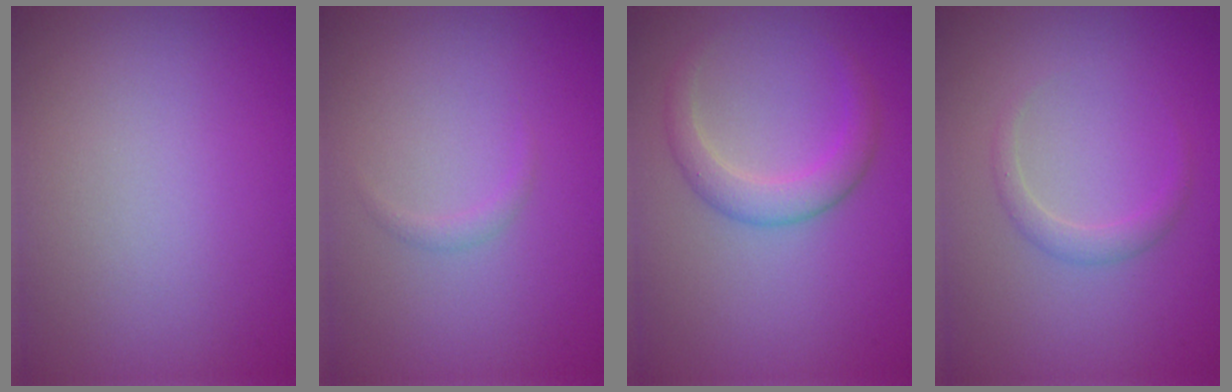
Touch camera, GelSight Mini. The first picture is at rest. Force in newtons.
{"total": 0.7, "press": 0.7, "slide": 0.0}
{"total": 2.7, "press": 2.7, "slide": 0.2}
{"total": 1.4, "press": 1.4, "slide": 0.1}